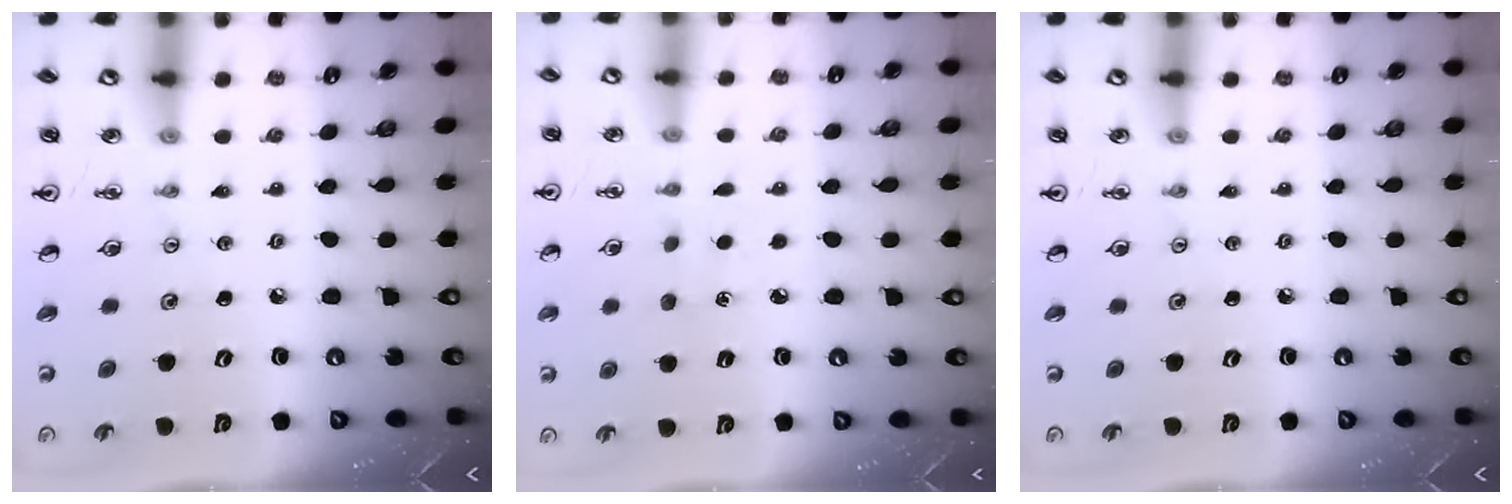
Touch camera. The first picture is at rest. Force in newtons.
{"total": 2.9, "press": 2.9, "slide": 0.4}
{"total": 0.0}